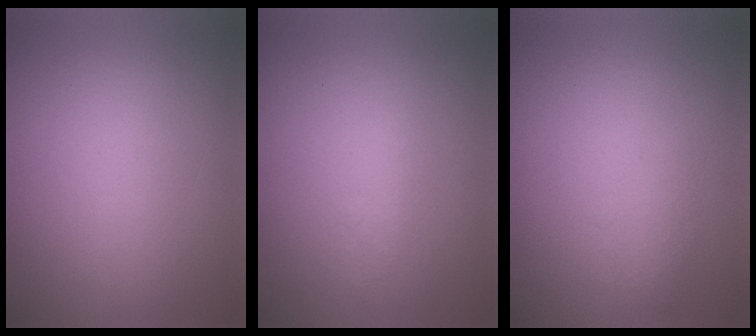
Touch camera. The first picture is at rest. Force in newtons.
{"total": 1.2}
{"total": 1.2}